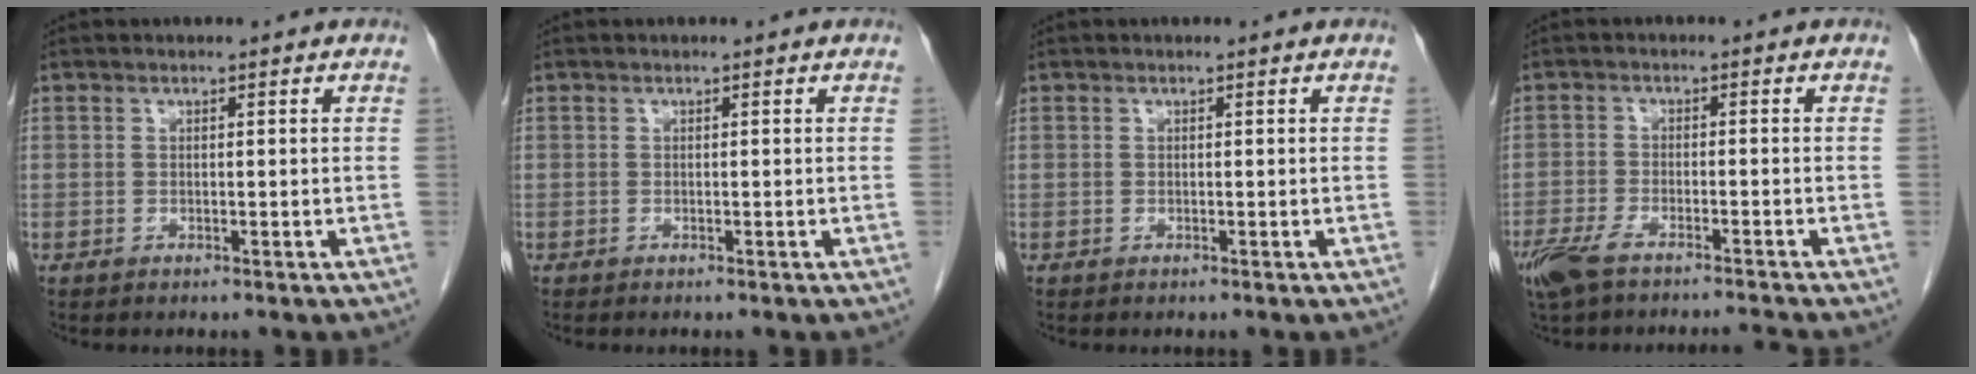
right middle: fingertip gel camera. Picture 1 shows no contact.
{"total": 0.0}
{"total": 0.0}
{"total": 7.3, "force": [-6.2, 0.5, 3.8], "torque": [-0.073, -0.012, -0.110]}